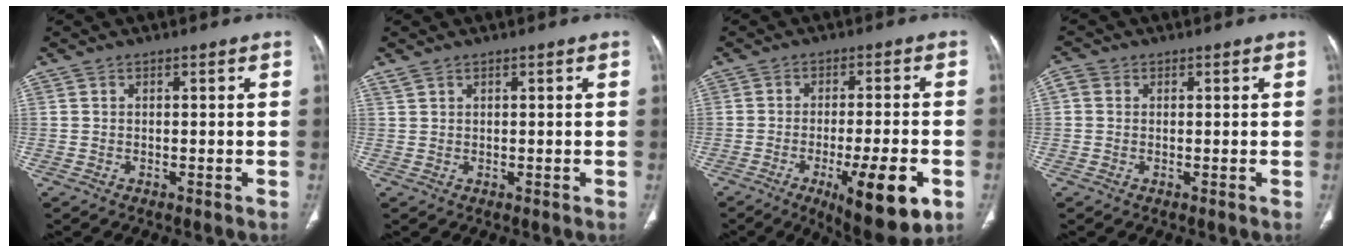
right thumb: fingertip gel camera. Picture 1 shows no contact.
{"total": 1.0, "force": [0.9, 0.3, 0.4], "torque": [-0.009, 0.007, 0.022]}
{"total": 13.9, "force": [-5.5, 3.4, 12.4], "torque": [-0.181, 0.000, -0.072]}
{"total": 1.9, "force": [0.4, 1.7, 0.8], "torque": [-0.014, 0.006, 0.004]}